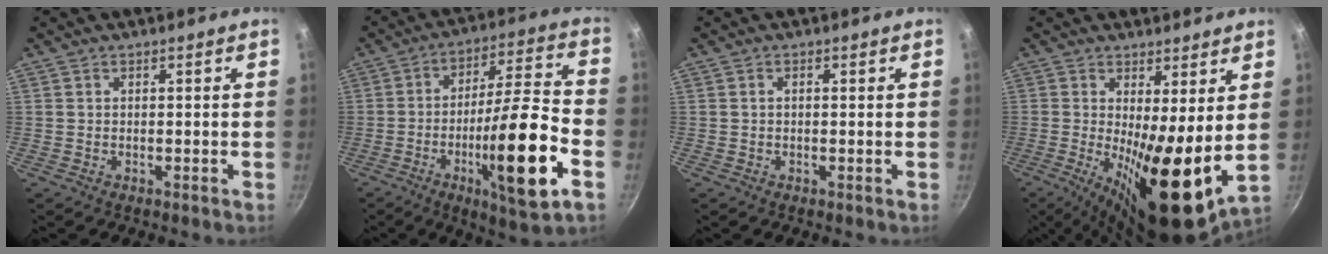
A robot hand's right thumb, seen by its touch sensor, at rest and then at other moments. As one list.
[{"total": 20.3, "force": [-6.6, 3.5, 18.8], "torque": [-0.297, 0.029, -0.103]}, {"total": 0.7, "force": [0.1, 0.2, 0.6], "torque": [-0.013, 0.002, 0.003]}, {"total": 15.6, "force": [1.0, 4.6, 14.9], "torque": [-0.220, -0.041, 0.021]}]